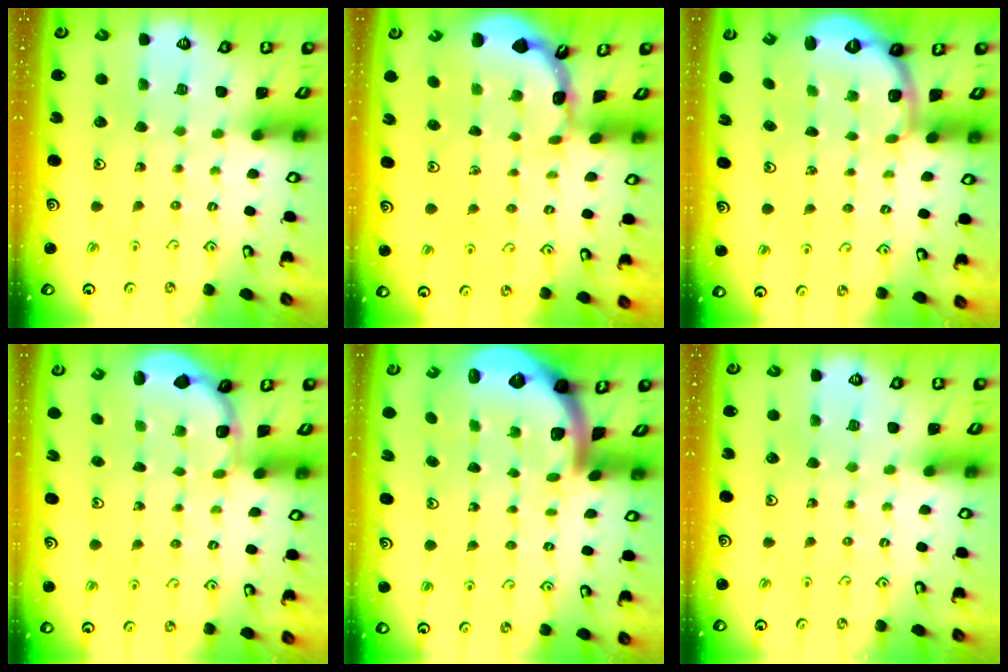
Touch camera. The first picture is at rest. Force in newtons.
{"total": 1.8, "press": 1.8, "slide": 0.1}
{"total": 2.6, "press": 1.6, "slide": 2.1}
{"total": 2.7, "press": 2.1, "slide": 1.7}
{"total": 2.7, "press": 2.5, "slide": 0.9}
{"total": 0.0}